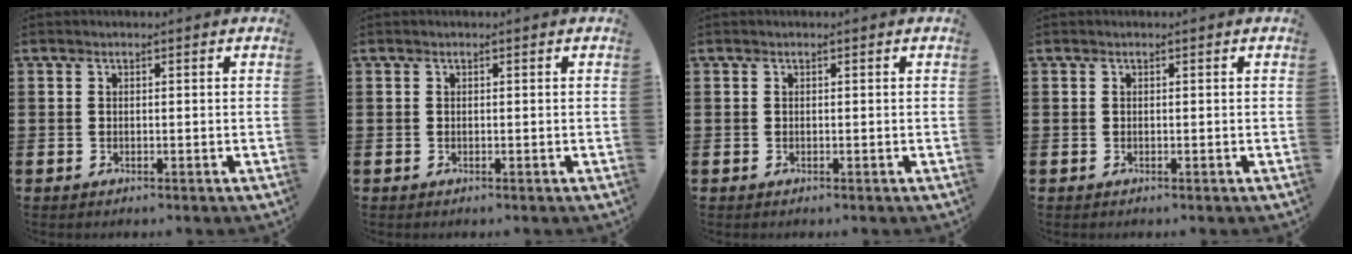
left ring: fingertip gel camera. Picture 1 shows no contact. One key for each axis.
{"total": 0.0}
{"total": 0.0}
{"total": 0.0}